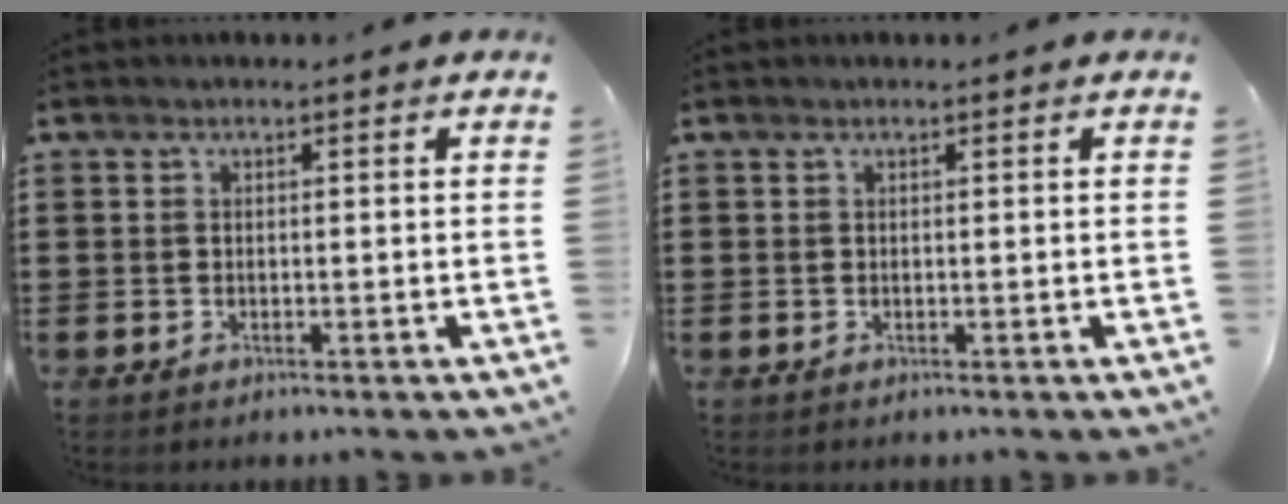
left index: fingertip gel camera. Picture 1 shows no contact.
{"total": 0.0}